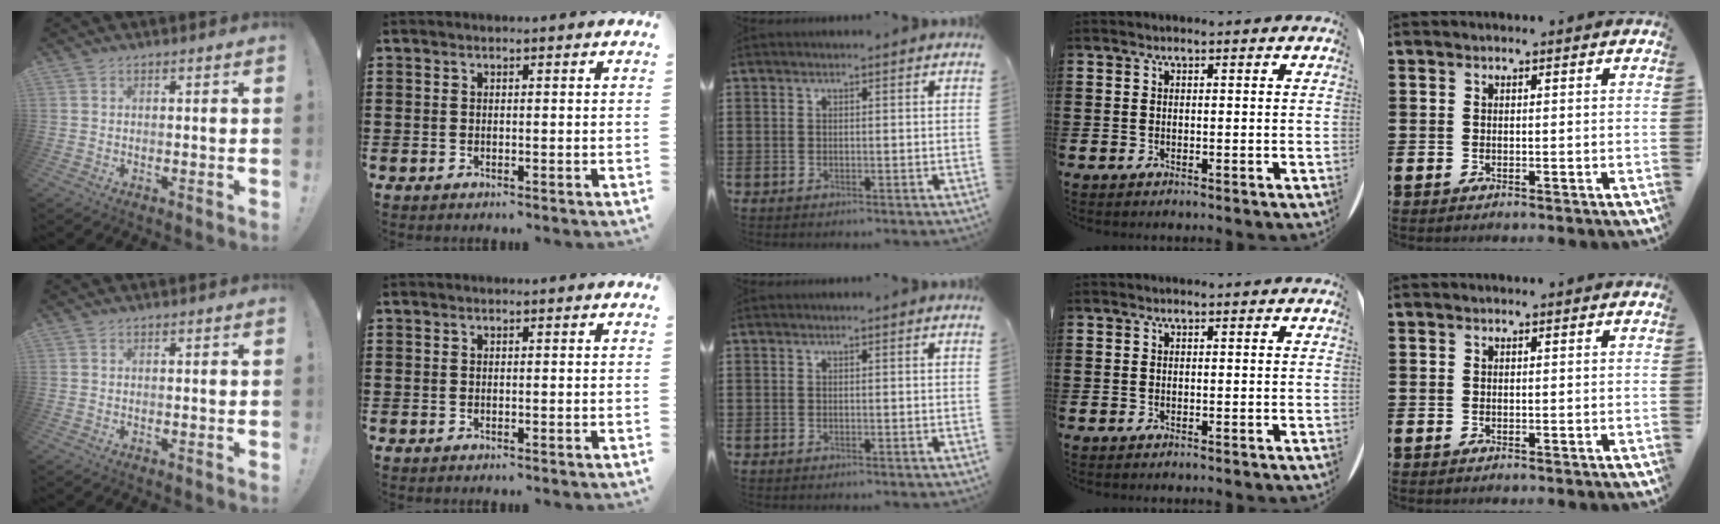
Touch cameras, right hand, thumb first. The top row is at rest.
{}